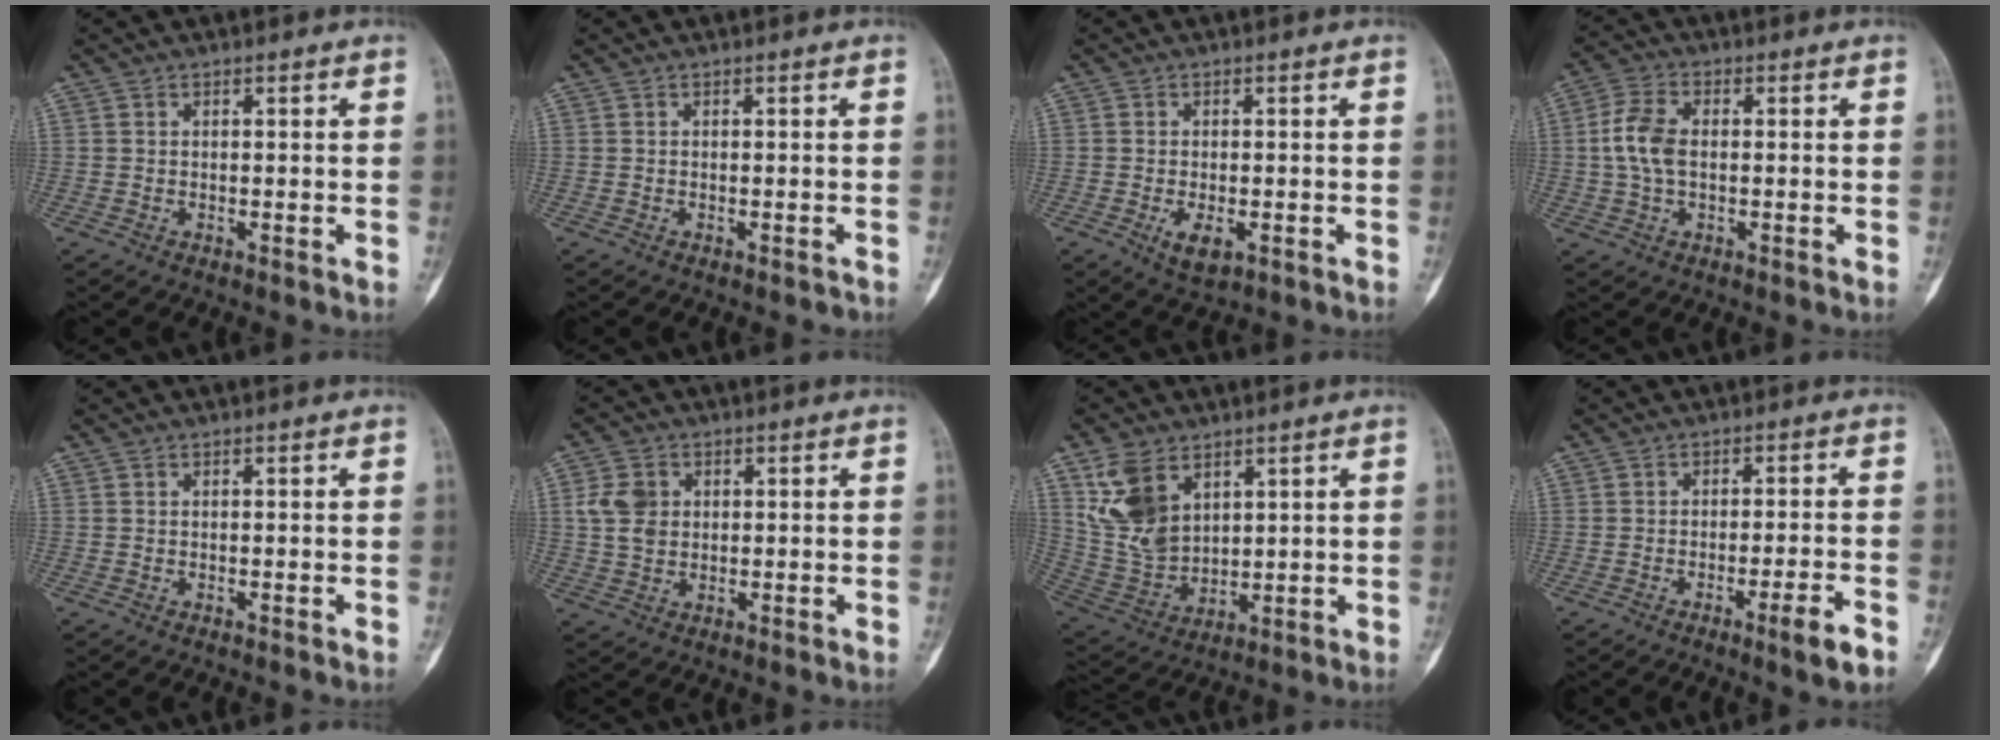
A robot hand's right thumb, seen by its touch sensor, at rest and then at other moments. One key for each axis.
{"total": 0.8, "fx": -0.7, "fy": 0.3, "fz": 0.2, "tx": -0.005, "ty": 0.008, "tz": -0.007}
{"total": 4.2, "fx": -1.4, "fy": 2.0, "fz": 3.3, "tx": -0.052, "ty": -0.005, "tz": -0.017}
{"total": 7.3, "fx": 0.2, "fy": 4.3, "fz": 5.9, "tx": -0.129, "ty": 0.014, "tz": -0.001}
{"total": 0.0}
{"total": 6.0, "fx": 1.1, "fy": 4.8, "fz": 3.5, "tx": -0.057, "ty": 0.000, "tz": 0.022}
{"total": 12.1, "fx": 5.8, "fy": 7.8, "fz": 7.3, "tx": -0.130, "ty": -0.023, "tz": 0.136}
{"total": 5.4, "fx": -3.0, "fy": 0.3, "fz": 4.4, "tx": -0.067, "ty": 0.013, "tz": -0.045}